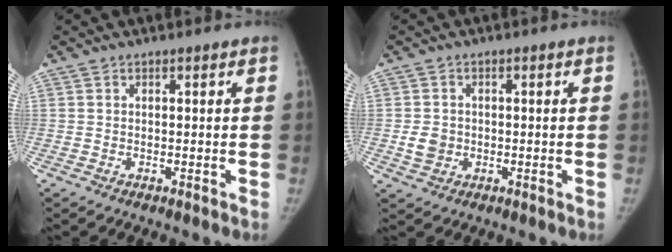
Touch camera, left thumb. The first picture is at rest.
{"total": 3.6, "force": [-0.5, 3.2, 1.7], "torque": [-0.018, 0.003, -0.006]}